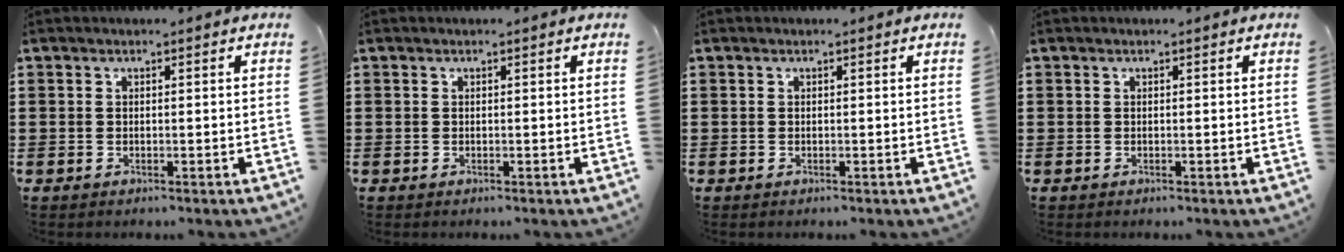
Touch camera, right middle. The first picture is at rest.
{"total": 0.0}
{"total": 0.0}
{"total": 0.0}